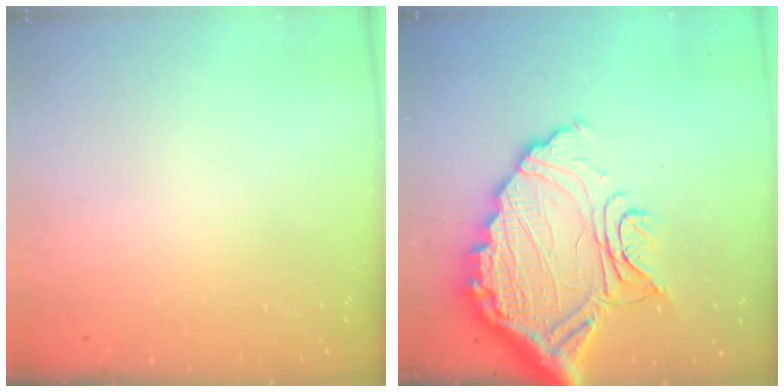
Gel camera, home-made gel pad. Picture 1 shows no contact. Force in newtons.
{"total": 20.2, "press": 20.1, "slide": 2.2}